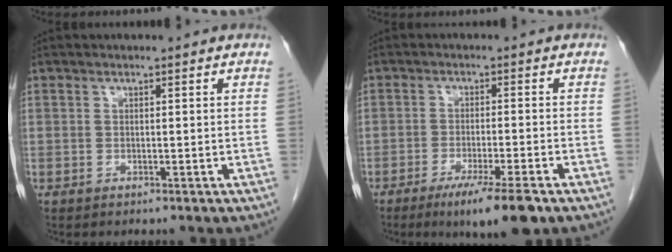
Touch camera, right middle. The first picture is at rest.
{"total": 8.3, "force": [-5.4, 0.1, 6.3], "torque": [-0.098, -0.020, -0.085]}